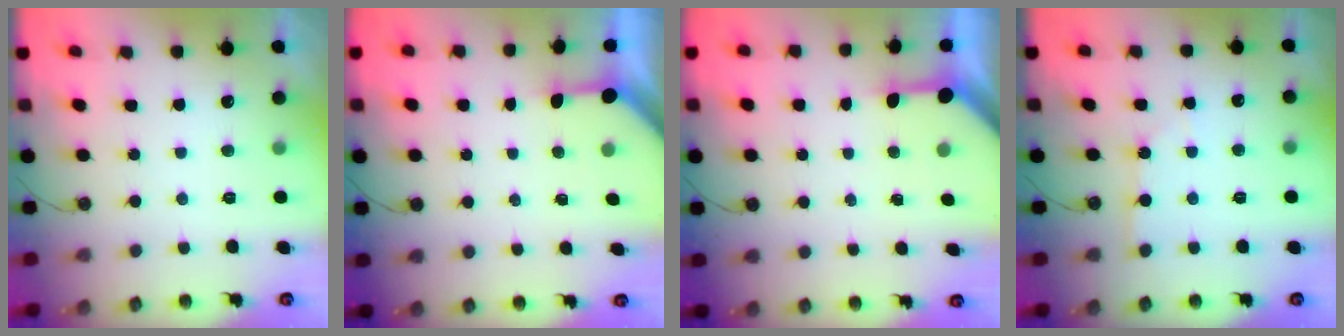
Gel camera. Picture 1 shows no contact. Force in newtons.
{"total": 3.2, "press": 3.1, "slide": 0.3}
{"total": 3.5, "press": 3.5, "slide": 0.4}
{"total": 2.2, "press": 2.2, "slide": 0.4}